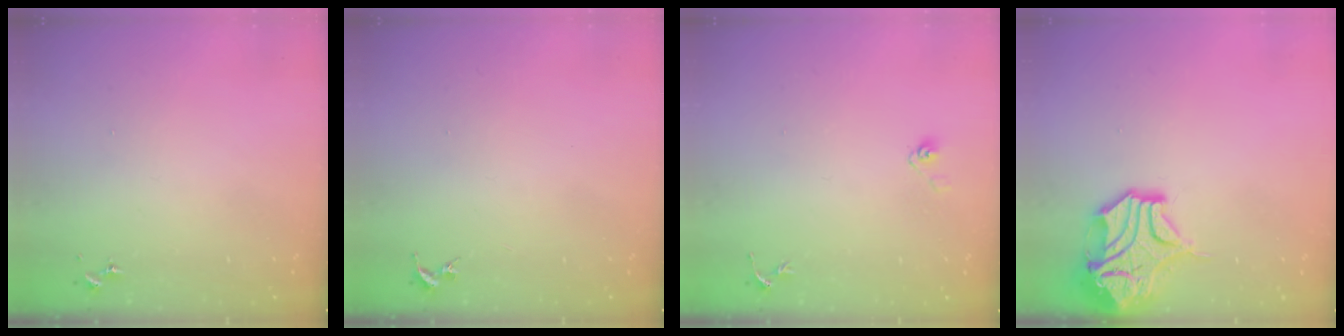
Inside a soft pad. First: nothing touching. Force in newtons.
{"total": 0.0}
{"total": 3.6, "press": 3.0, "slide": 2.1}
{"total": 15.8, "press": 15.6, "slide": 2.5}